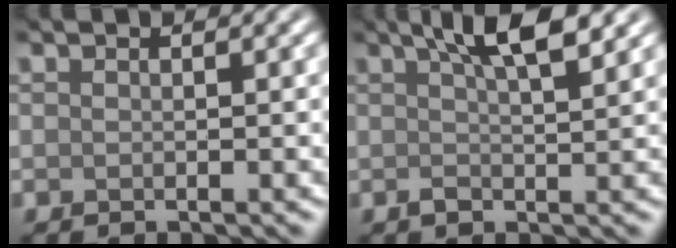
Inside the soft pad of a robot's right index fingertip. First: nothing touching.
{"total": 4.4, "force": [2.1, 1.1, 3.7], "torque": [-0.057, 0.008, 0.029]}